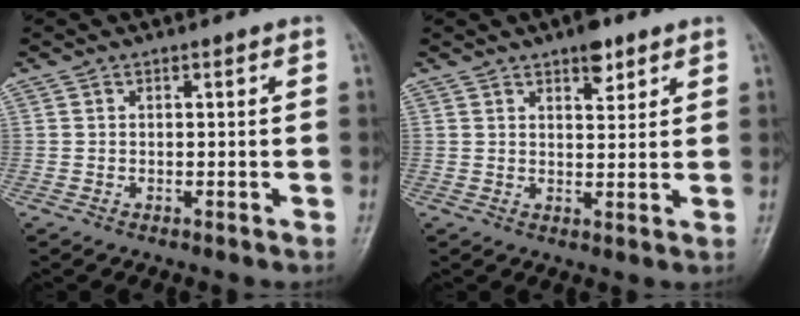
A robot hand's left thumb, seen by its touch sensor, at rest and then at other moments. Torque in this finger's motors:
{"motor_torque": [0.30, 0.26, 0.49, -0.13, 0.02]}